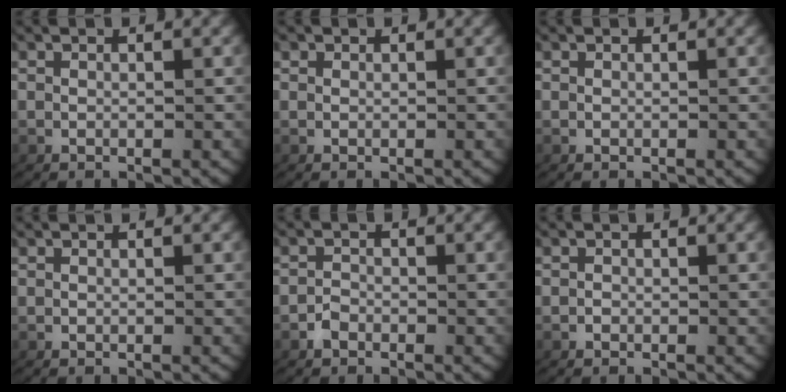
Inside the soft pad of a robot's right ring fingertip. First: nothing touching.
{"total": 0.0}
{"total": 0.0}
{"total": 0.0}
{"total": 1.0, "force": [-0.8, 0.6, 0.2], "torque": [-0.006, -0.005, -0.014]}
{"total": 0.0}